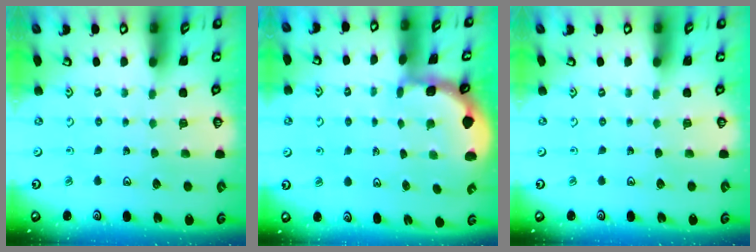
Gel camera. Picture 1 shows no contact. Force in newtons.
{"total": 1.9, "press": 1.9, "slide": 0.2}
{"total": 0.0}